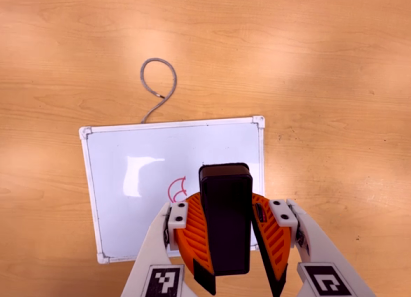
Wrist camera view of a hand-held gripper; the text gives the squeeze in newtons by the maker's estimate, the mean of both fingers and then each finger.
{"total": 11.6, "left": 12.0, "right": 11.2}